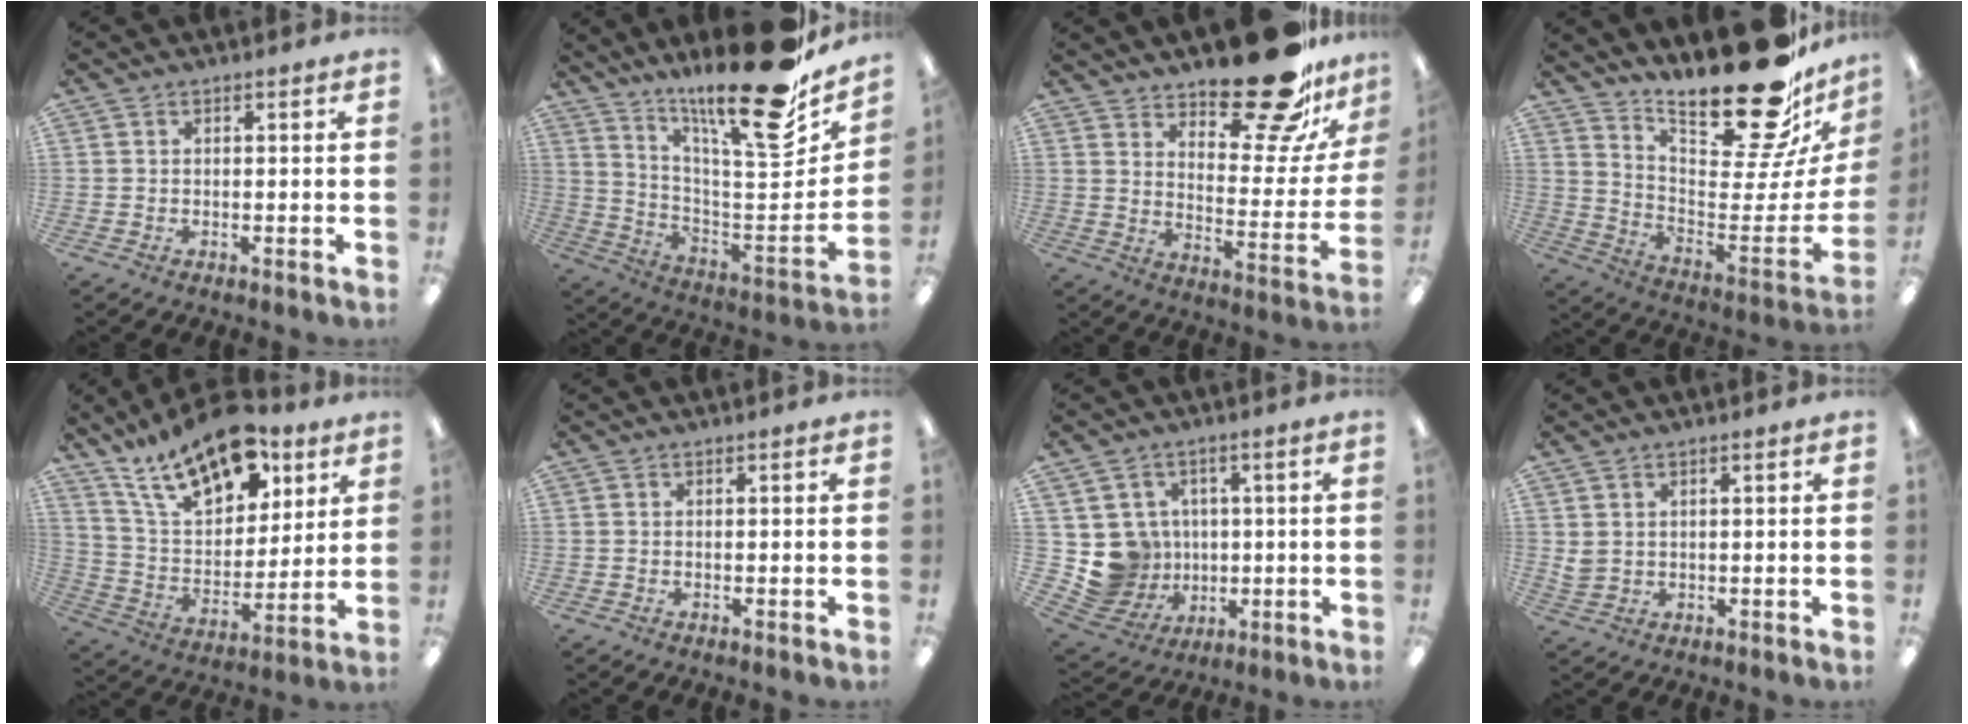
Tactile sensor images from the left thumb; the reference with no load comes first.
{"total": 24.5, "force": [19.4, 3.9, 14.6], "torque": [-0.205, -0.148, 0.305]}
{"total": 21.9, "force": [17.4, 7.5, 11.1], "torque": [-0.135, -0.127, 0.287]}
{"total": 26.7, "force": [21.0, 7.0, 14.9], "torque": [-0.206, -0.159, 0.344]}
{"total": 19.5, "force": [13.5, 9.2, 10.8], "torque": [-0.194, -0.067, 0.238]}
{"total": 0.0}
{"total": 9.5, "force": [0.3, 9.5, 1.2], "torque": [-0.060, -0.007, 0.021]}
{"total": 2.3, "force": [1.3, 1.7, 1.0], "torque": [-0.021, 0.002, 0.024]}